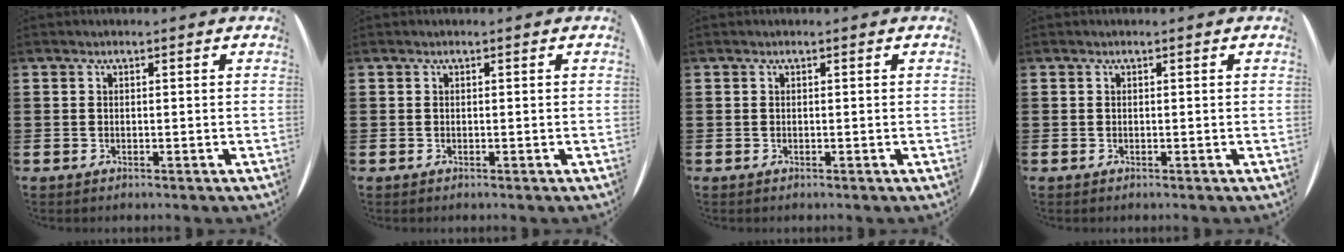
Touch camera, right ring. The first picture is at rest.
{"total": 0.0}
{"total": 0.0}
{"total": 0.0}